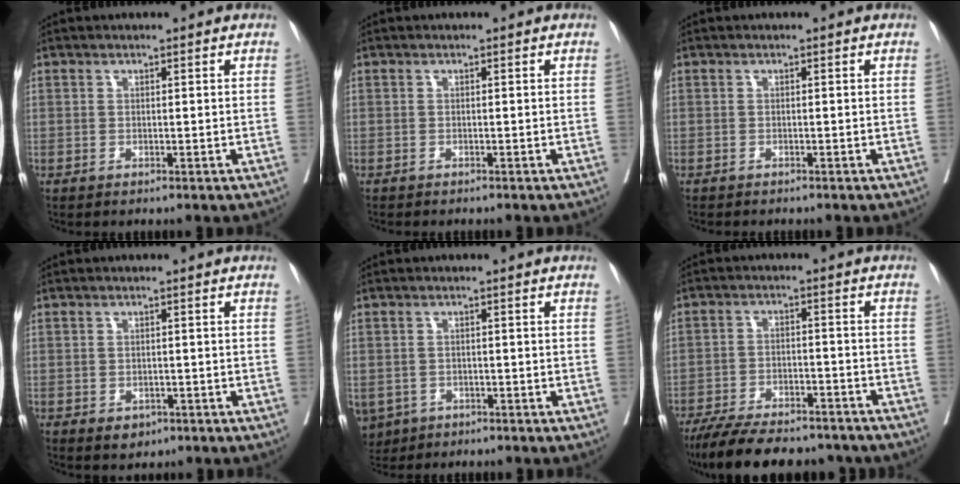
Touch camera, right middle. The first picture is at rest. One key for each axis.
{"total": 1.7, "fx": -1.5, "fy": 0.3, "fz": 0.7, "tx": -0.015, "ty": -0.005, "tz": -0.018}
{"total": 2.0, "fx": -1.8, "fy": 0.4, "fz": 0.8, "tx": -0.017, "ty": -0.005, "tz": -0.021}
{"total": 2.2, "fx": -1.1, "fy": 1.6, "fz": 1.1, "tx": -0.012, "ty": 0.000, "tz": -0.006}
{"total": 6.8, "fx": -3.5, "fy": 5.4, "fz": 2.1, "tx": -0.060, "ty": -0.002, "tz": -0.051}
{"total": 17.0, "fx": -14.5, "fy": 4.5, "fz": 7.5, "tx": -0.146, "ty": -0.008, "tz": -0.211}